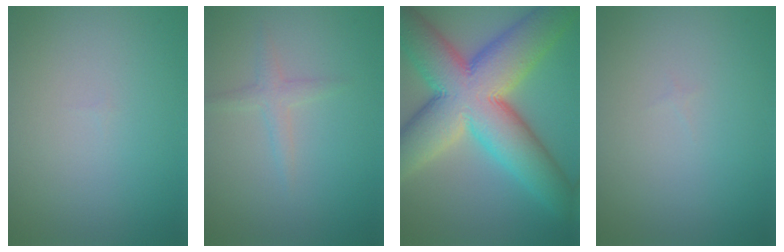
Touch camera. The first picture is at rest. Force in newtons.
{"total": 1.5, "press": 1.5, "slide": 0.1}
{"total": 15.4, "press": 15.3, "slide": 0.8}
{"total": 0.0}